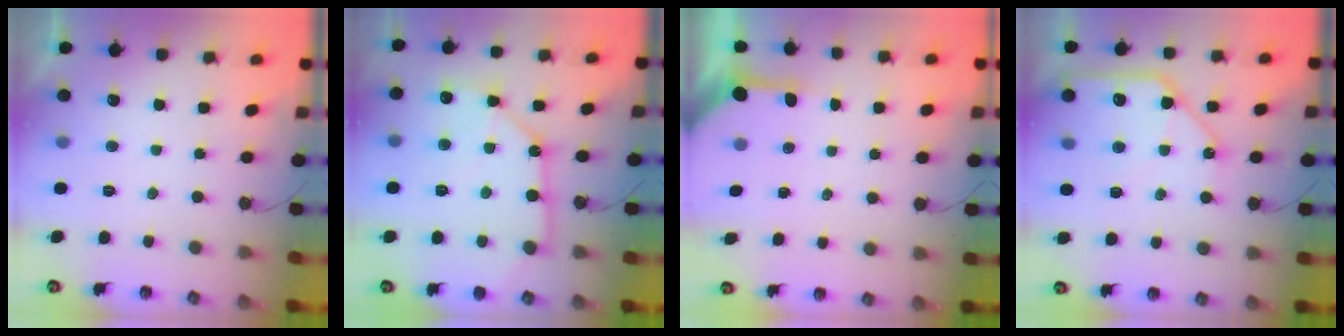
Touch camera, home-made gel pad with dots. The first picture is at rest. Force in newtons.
{"total": 13.9, "press": 13.8, "slide": 1.4}
{"total": 3.7, "press": 3.7, "slide": 0.2}
{"total": 13.1, "press": 13.1, "slide": 0.8}